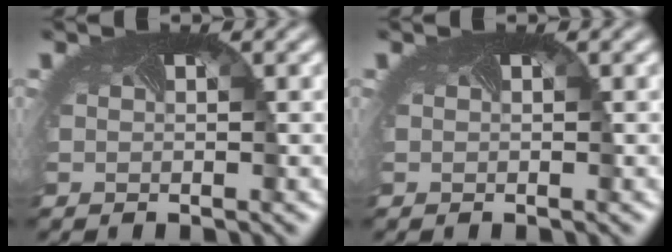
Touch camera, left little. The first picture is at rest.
{"total": 0.0}